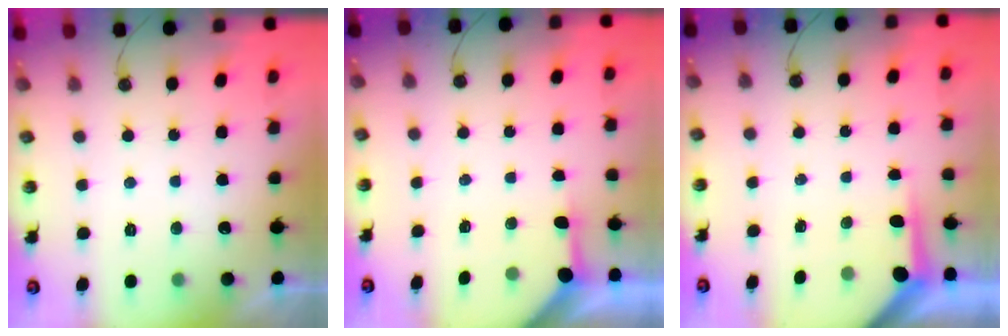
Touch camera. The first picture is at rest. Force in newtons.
{"total": 3.5, "press": 3.5, "slide": 0.5}
{"total": 4.0, "press": 4.0, "slide": 0.4}